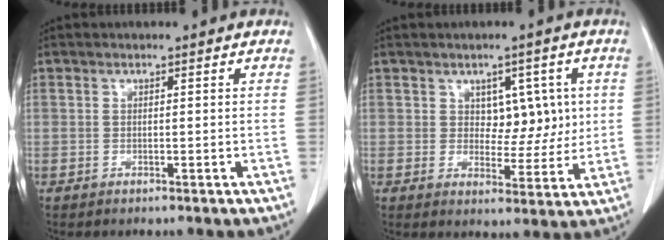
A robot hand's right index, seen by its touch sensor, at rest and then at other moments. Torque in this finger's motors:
{"motor_torque": [-0.03, -0.04, -0.07, -0.01]}